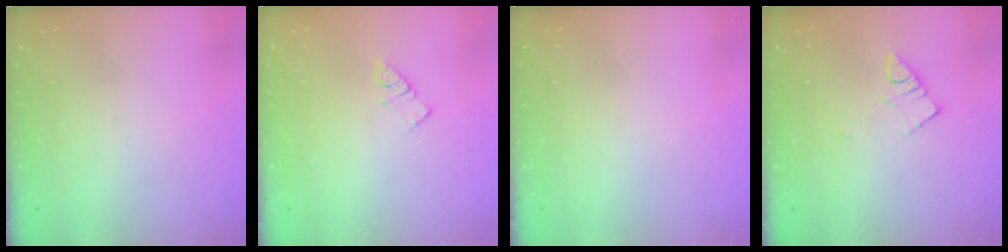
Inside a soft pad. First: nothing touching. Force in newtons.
{"total": 5.8, "press": 5.8, "slide": 0.4}
{"total": 0.0}
{"total": 2.8, "press": 2.7, "slide": 0.3}